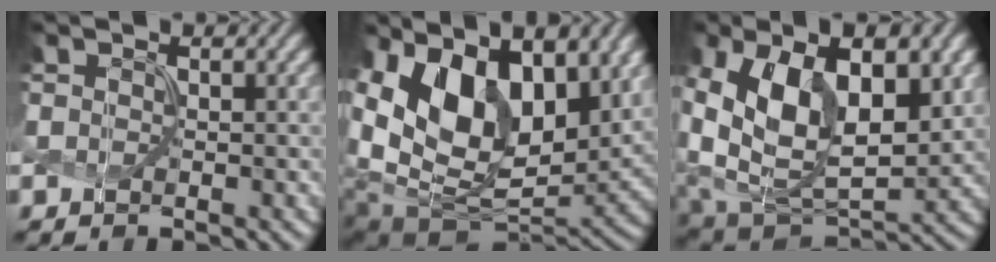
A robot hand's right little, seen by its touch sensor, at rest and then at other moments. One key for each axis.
{"total": 15.5, "fx": 4.1, "fy": 10.3, "fz": 10.9, "tx": -0.187, "ty": -0.011, "tz": 0.087}
{"total": 15.4, "fx": 3.1, "fy": 9.7, "fz": 11.5, "tx": -0.194, "ty": -0.014, "tz": 0.072}